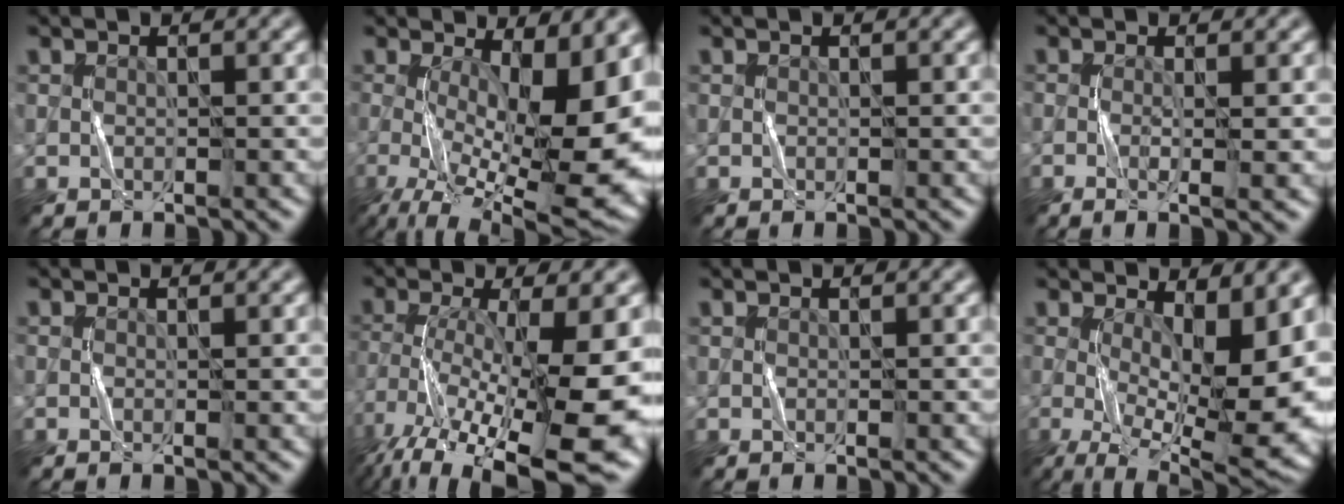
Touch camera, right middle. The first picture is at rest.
{"total": 15.1, "force": [-0.8, 5.1, 14.2], "torque": [-0.200, -0.008, 0.003]}
{"total": 0.0}
{"total": 2.1, "force": [-0.2, 0.4, 2.1], "torque": [-0.032, -0.003, -0.006]}
{"total": 0.0}
{"total": 15.2, "force": [-7.1, 4.7, 12.6], "torque": [-0.240, -0.026, -0.108]}
{"total": 0.0}
{"total": 12.5, "force": [0.2, 4.2, 11.7], "torque": [-0.158, 0.002, 0.010]}